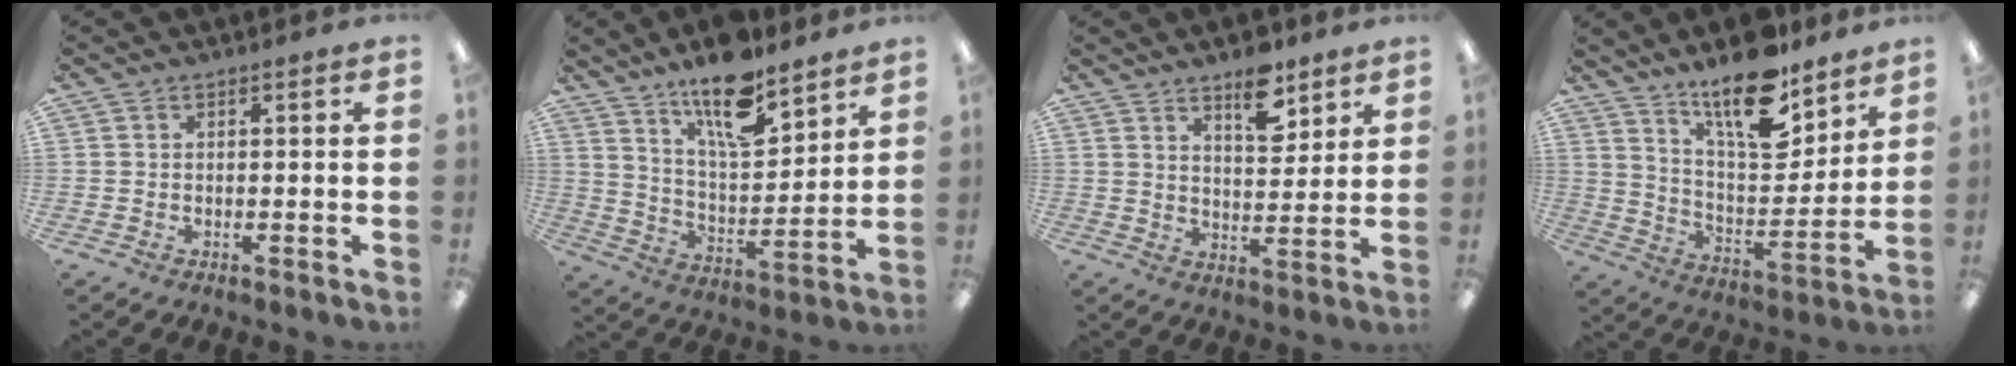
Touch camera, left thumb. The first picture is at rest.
{"total": 16.1, "force": [12.0, 5.3, 9.3], "torque": [-0.146, -0.073, 0.200]}
{"total": 8.9, "force": [6.5, 3.8, 4.8], "torque": [-0.055, -0.040, 0.106]}
{"total": 17.7, "force": [13.1, 6.5, 10.0], "torque": [-0.165, -0.084, 0.223]}